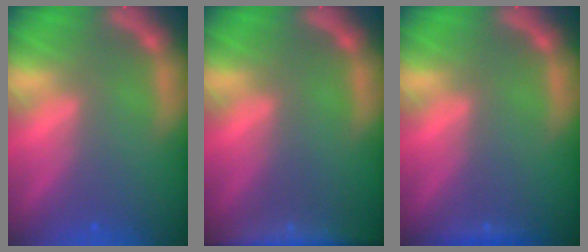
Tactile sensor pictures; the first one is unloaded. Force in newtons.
{"total": 7.0}
{"total": 0.9}